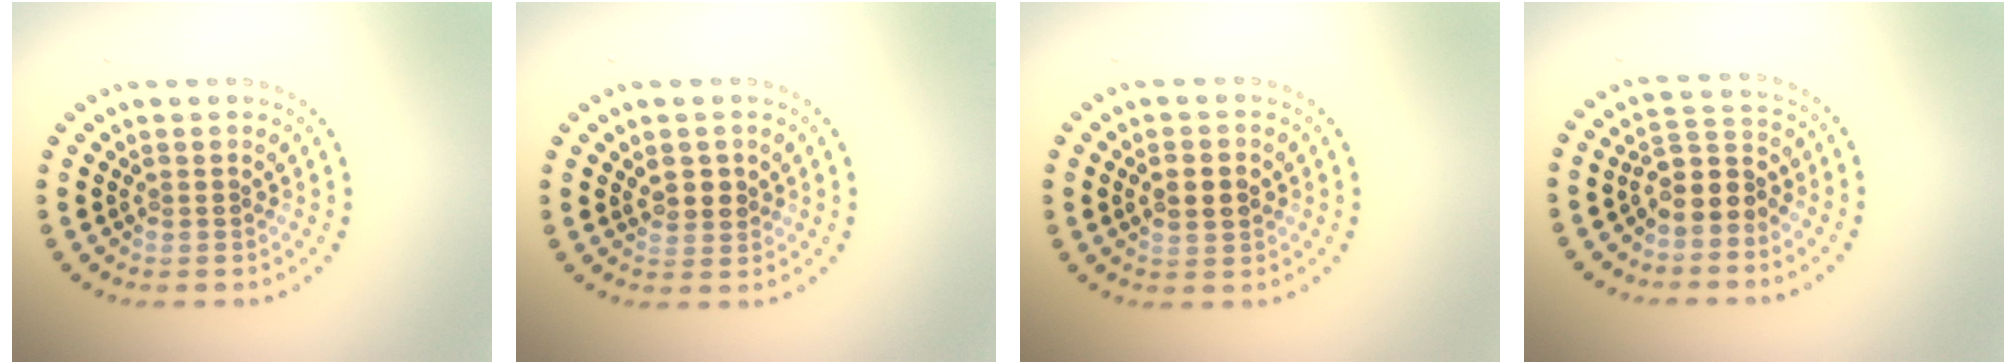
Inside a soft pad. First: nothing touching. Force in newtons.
{"total": 1.4, "press": 1.3, "slide": 0.5}
{"total": 2.5, "press": 2.4, "slide": 0.2}
{"total": 3.2, "press": 2.6, "slide": 1.9}